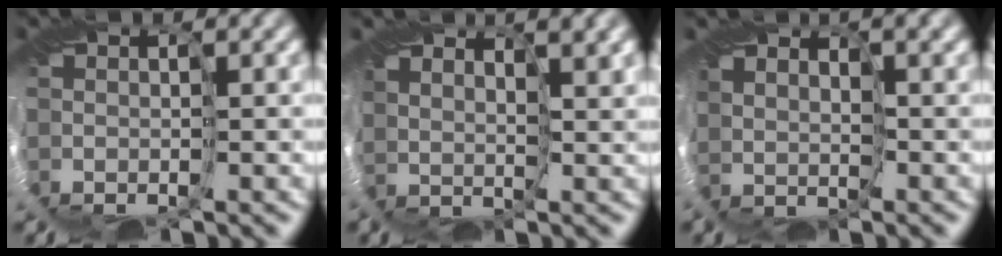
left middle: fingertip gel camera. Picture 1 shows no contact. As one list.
[{"total": 3.8, "force": [3.5, 0.9, 1.0], "torque": [-0.023, 0.007, 0.069]}, {"total": 2.1, "force": [2.0, 0.7, 0.4], "torque": [-0.010, 0.008, 0.042]}]